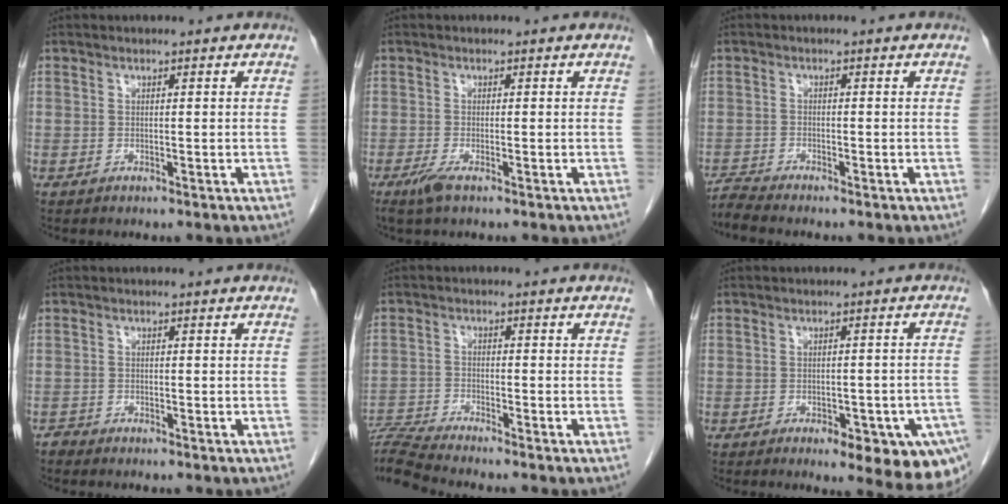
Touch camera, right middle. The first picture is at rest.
{"total": 2.2, "force": [-1.4, 0.4, 1.7], "torque": [-0.040, -0.006, -0.030]}
{"total": 2.6, "force": [-2.4, -0.9, 0.0], "torque": [-0.004, -0.015, -0.049]}
{"total": 0.8, "force": [-0.8, 0.1, -0.2], "torque": [0.001, -0.003, -0.016]}
{"total": 7.0, "force": [-6.6, -1.7, 1.3], "torque": [-0.028, -0.007, -0.126]}
{"total": 12.6, "force": [-7.5, 4.5, 9.0], "torque": [-0.063, 0.007, -0.087]}